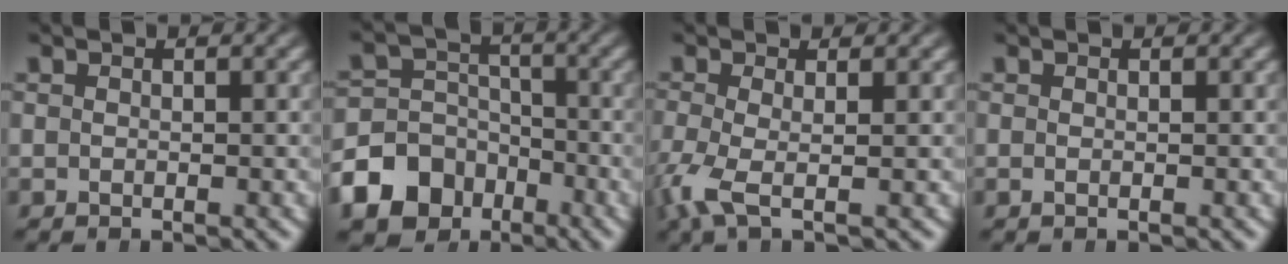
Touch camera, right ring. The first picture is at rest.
{"total": 9.8, "force": [-4.8, 7.9, 3.2], "torque": [-0.053, -0.035, -0.077]}
{"total": 2.9, "force": [-1.0, 1.1, 2.5], "torque": [-0.081, -0.027, -0.007]}
{"total": 0.0}